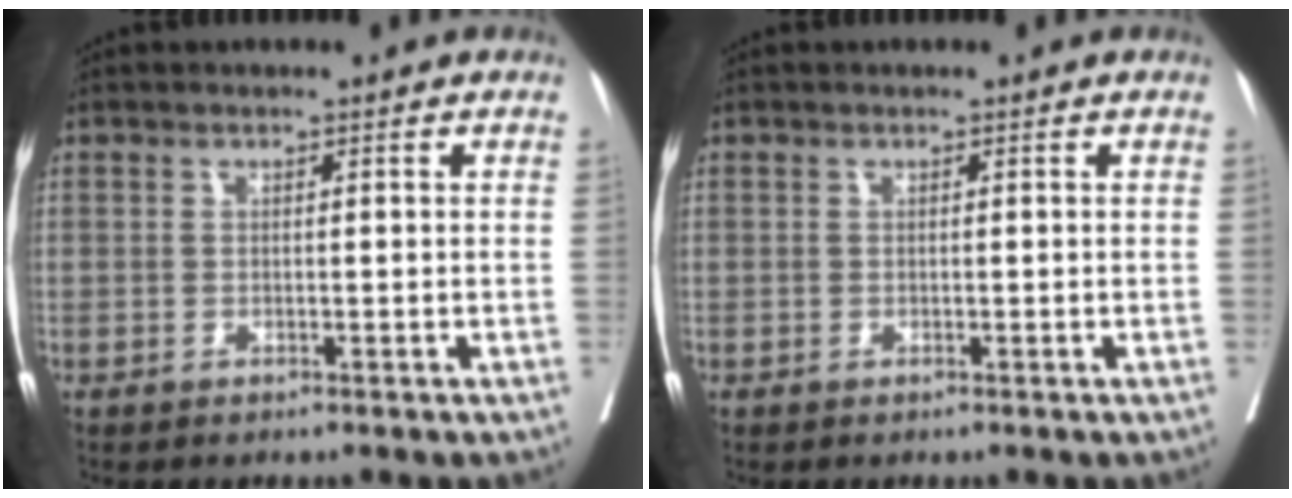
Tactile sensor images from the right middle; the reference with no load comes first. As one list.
[{"total": 0.0}]